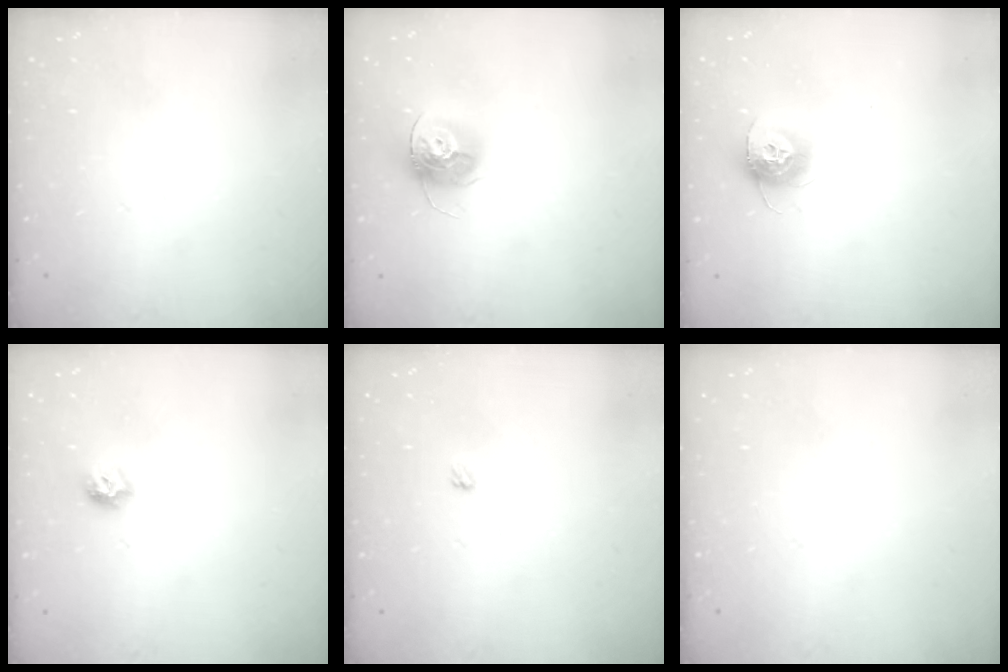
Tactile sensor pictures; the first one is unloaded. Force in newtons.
{"total": 12.2, "press": 12.2, "slide": 0.4}
{"total": 10.2, "press": 10.2, "slide": 0.4}
{"total": 6.7, "press": 6.6, "slide": 0.9}
{"total": 2.4, "press": 2.4, "slide": 0.4}
{"total": 0.0}